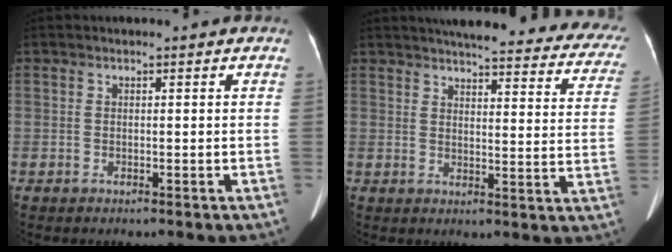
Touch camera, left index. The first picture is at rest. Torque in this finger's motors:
{"motor_torque": [0.06, -1.36, 0.00, 0.03]}